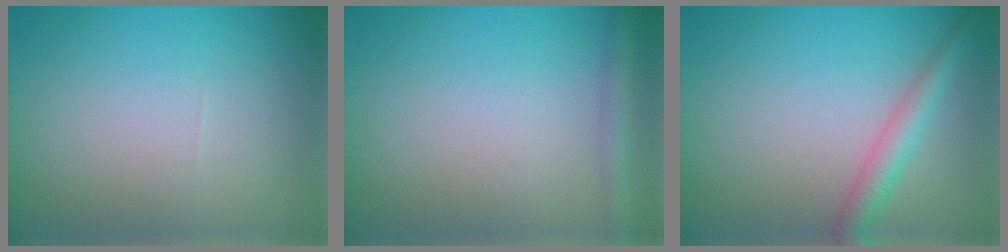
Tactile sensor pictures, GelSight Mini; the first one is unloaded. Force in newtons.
{"total": 2.1, "press": 2.1, "slide": 0.1}
{"total": 2.8, "press": 2.8, "slide": 0.2}